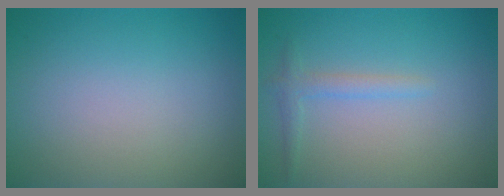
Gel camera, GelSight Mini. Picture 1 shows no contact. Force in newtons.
{"total": 1.5, "press": 1.5, "slide": 0.2}